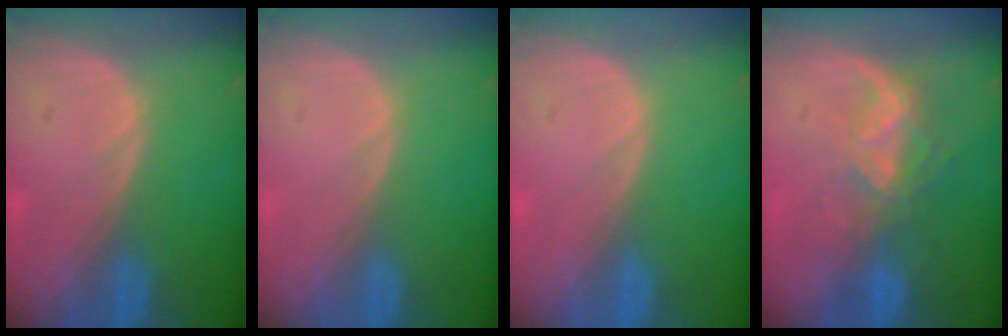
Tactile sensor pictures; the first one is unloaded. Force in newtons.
{"total": 0.0}
{"total": 0.0}
{"total": 6.6, "press": 5.9, "slide": 2.8}